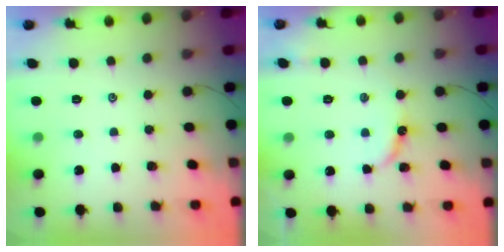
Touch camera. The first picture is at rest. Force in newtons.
{"total": 6.8, "press": 6.7, "slide": 0.6}